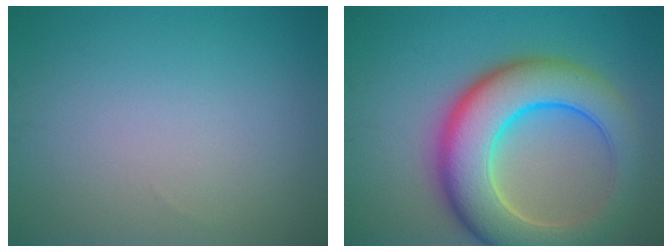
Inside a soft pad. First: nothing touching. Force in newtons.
{"total": 10.9, "press": 10.9, "slide": 0.2}